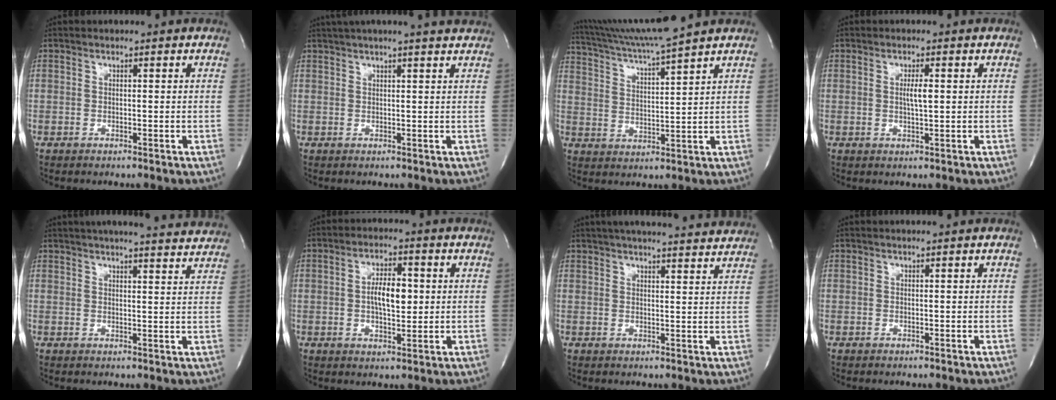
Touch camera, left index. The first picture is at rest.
{"total": 9.4, "force": [8.2, -0.3, 4.7], "torque": [-0.077, 0.020, 0.093]}
{"total": 11.1, "force": [9.9, -2.4, 4.3], "torque": [-0.089, 0.005, 0.179]}
{"total": 2.5, "force": [0.3, 0.2, 2.4], "torque": [-0.045, 0.000, 0.006]}
{"total": 18.9, "force": [17.4, 1.9, 7.2], "torque": [-0.111, 0.003, 0.212]}
{"total": 6.2, "force": [0.4, 2.4, 5.7], "torque": [-0.104, 0.006, 0.008]}
{"total": 18.9, "force": [17.1, 2.1, 7.6], "torque": [-0.118, 0.023, 0.218]}
{"total": 0.7, "force": [0.6, -0.2, 0.4], "torque": [-0.008, 0.005, 0.017]}